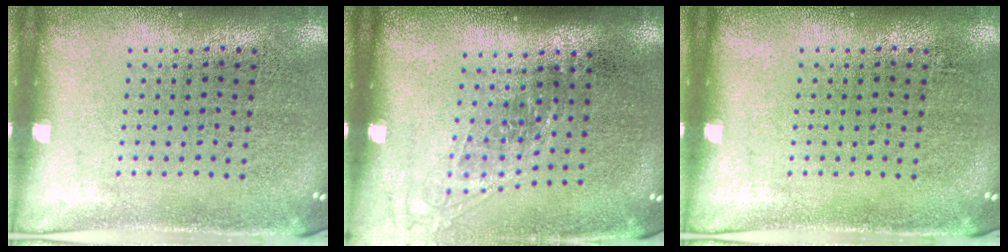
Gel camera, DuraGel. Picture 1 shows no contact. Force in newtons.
{"total": 1.2, "press": 1.0, "slide": 0.8}
{"total": 0.0}